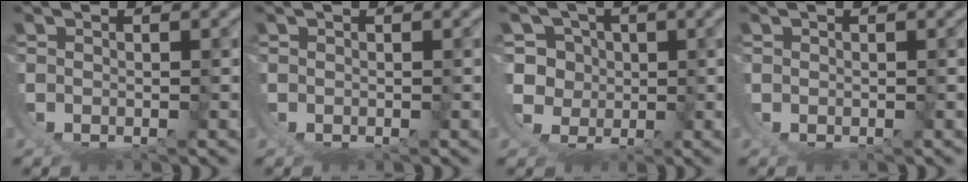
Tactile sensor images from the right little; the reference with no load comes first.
{"total": 0.0}
{"total": 9.6, "force": [0.1, 8.6, 4.1], "torque": [-0.106, -0.046, 0.008]}
{"total": 0.0}